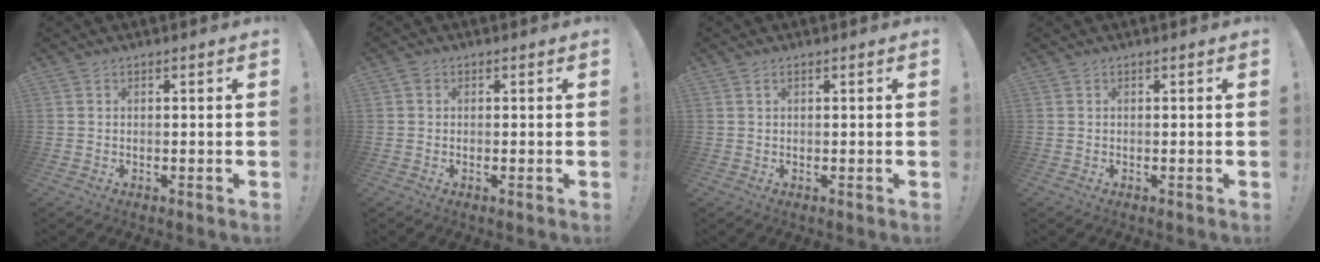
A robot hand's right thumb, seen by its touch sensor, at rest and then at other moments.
{"total": 1.0, "force": [0.1, 1.0, 0.2], "torque": [-0.011, 0.007, 0.003]}
{"total": 0.7, "force": [0.4, 0.2, 0.6], "torque": [-0.015, 0.003, 0.007]}
{"total": 0.0}